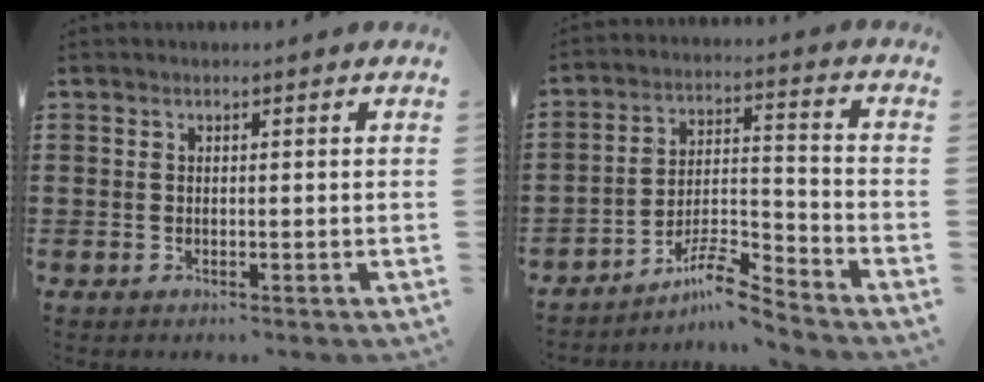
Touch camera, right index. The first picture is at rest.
{"total": 7.9, "force": [-6.7, 1.2, 4.0], "torque": [-0.075, 0.009, -0.129]}